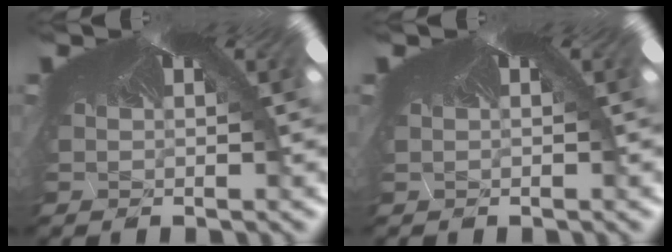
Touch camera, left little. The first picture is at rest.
{"total": 0.5, "force": [-0.3, 0.4, 0.0], "torque": [-0.007, -0.004, -0.001]}